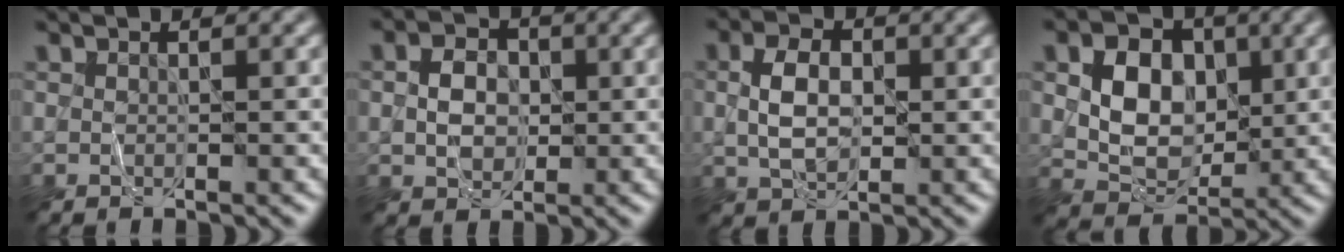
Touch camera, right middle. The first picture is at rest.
{"total": 3.2, "force": [-0.1, 2.5, 2.0], "torque": [-0.038, 0.005, -0.006]}
{"total": 4.0, "force": [0.0, 2.5, 3.1], "torque": [-0.062, 0.004, 0.000]}
{"total": 5.7, "force": [0.7, 4.3, 3.8], "torque": [-0.064, -0.004, 0.012]}